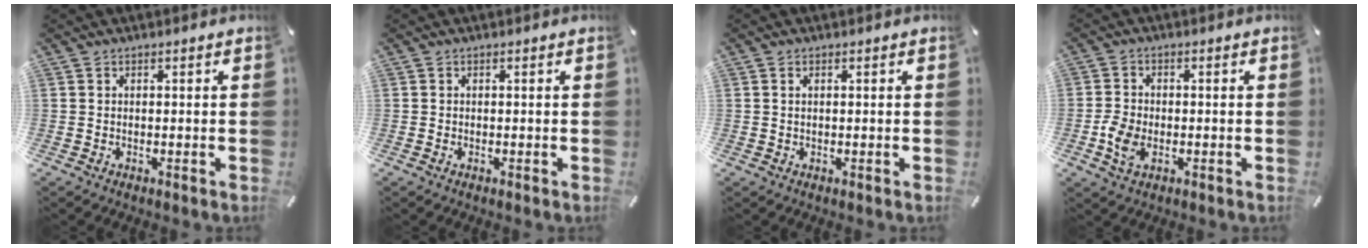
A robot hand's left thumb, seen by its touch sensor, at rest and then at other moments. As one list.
[{"total": 0.0}, {"total": 0.9, "force": [0.2, 0.5, 0.8], "torque": [-0.016, 0.003, 0.003]}, {"total": 5.2, "force": [-1.5, 3.6, 3.5], "torque": [-0.078, 0.003, -0.029]}]